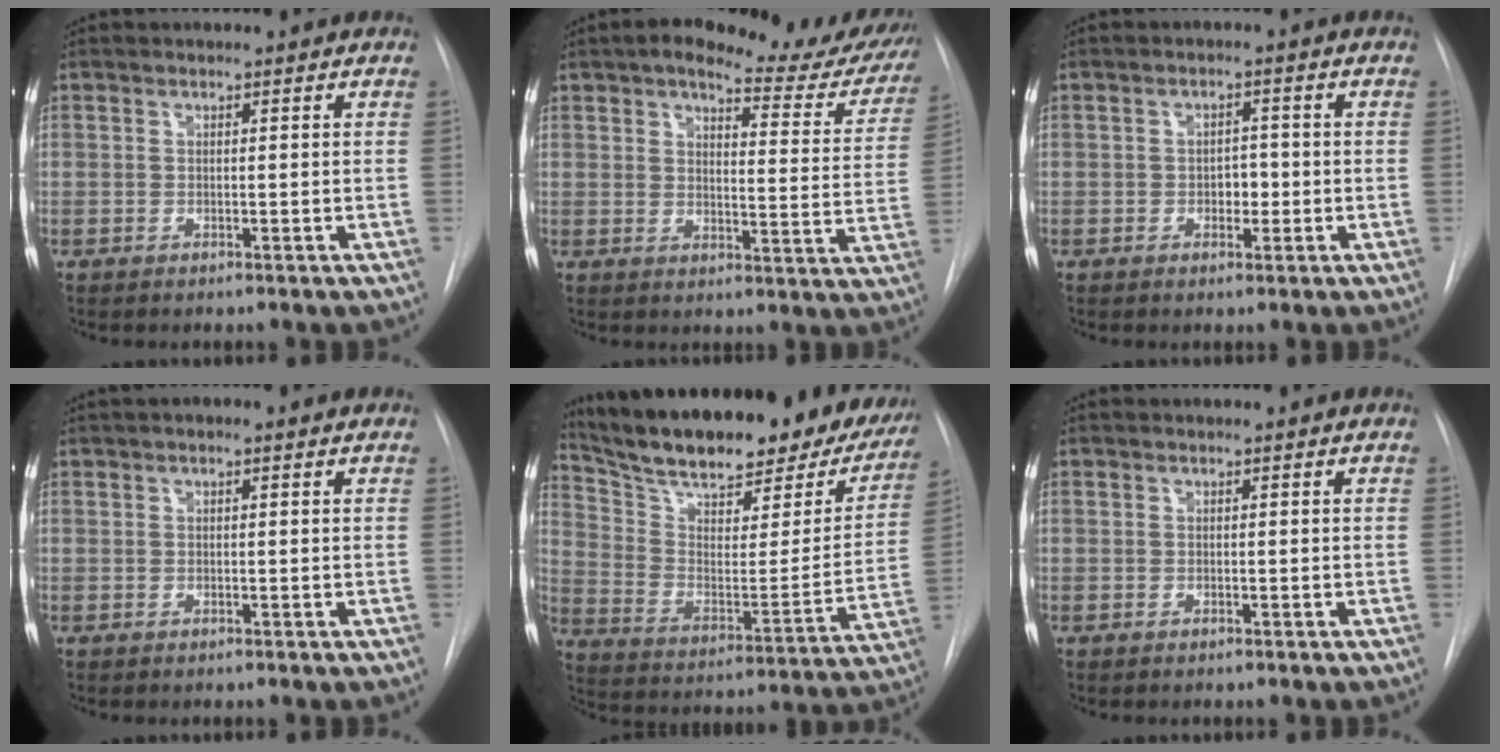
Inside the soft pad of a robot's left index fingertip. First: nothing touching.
{"total": 19.9, "force": [17.0, 5.1, 9.0], "torque": [-0.105, -0.026, 0.191]}
{"total": 2.5, "force": [-0.5, 1.6, 1.8], "torque": [-0.020, 0.005, -0.007]}
{"total": 1.9, "force": [1.1, 0.5, 1.4], "torque": [-0.024, 0.014, 0.014]}
{"total": 30.6, "force": [25.3, 8.2, 15.2], "torque": [-0.244, -0.031, 0.343]}
{"total": 0.0}